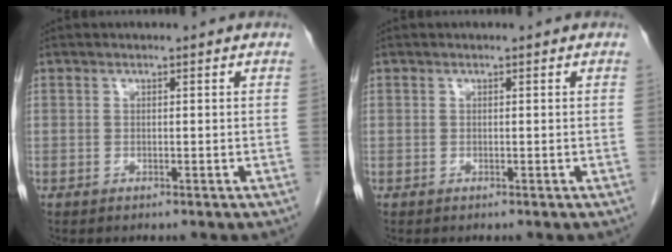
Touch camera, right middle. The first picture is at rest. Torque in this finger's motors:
{"motor_torque": [0.00, 0.00, 0.00, 0.00]}